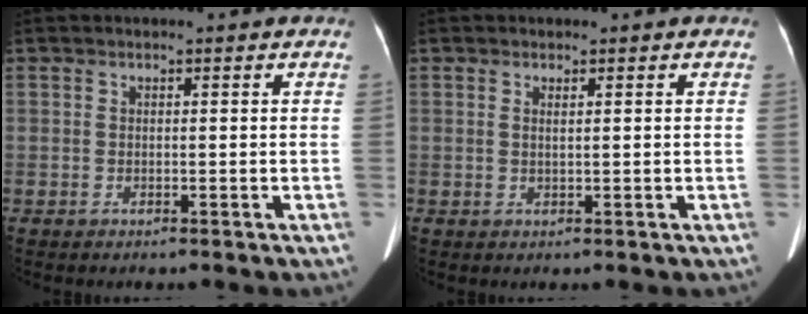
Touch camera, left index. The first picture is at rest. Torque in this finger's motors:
{"motor_torque": [-0.15, -0.05, 0.04, -0.01]}